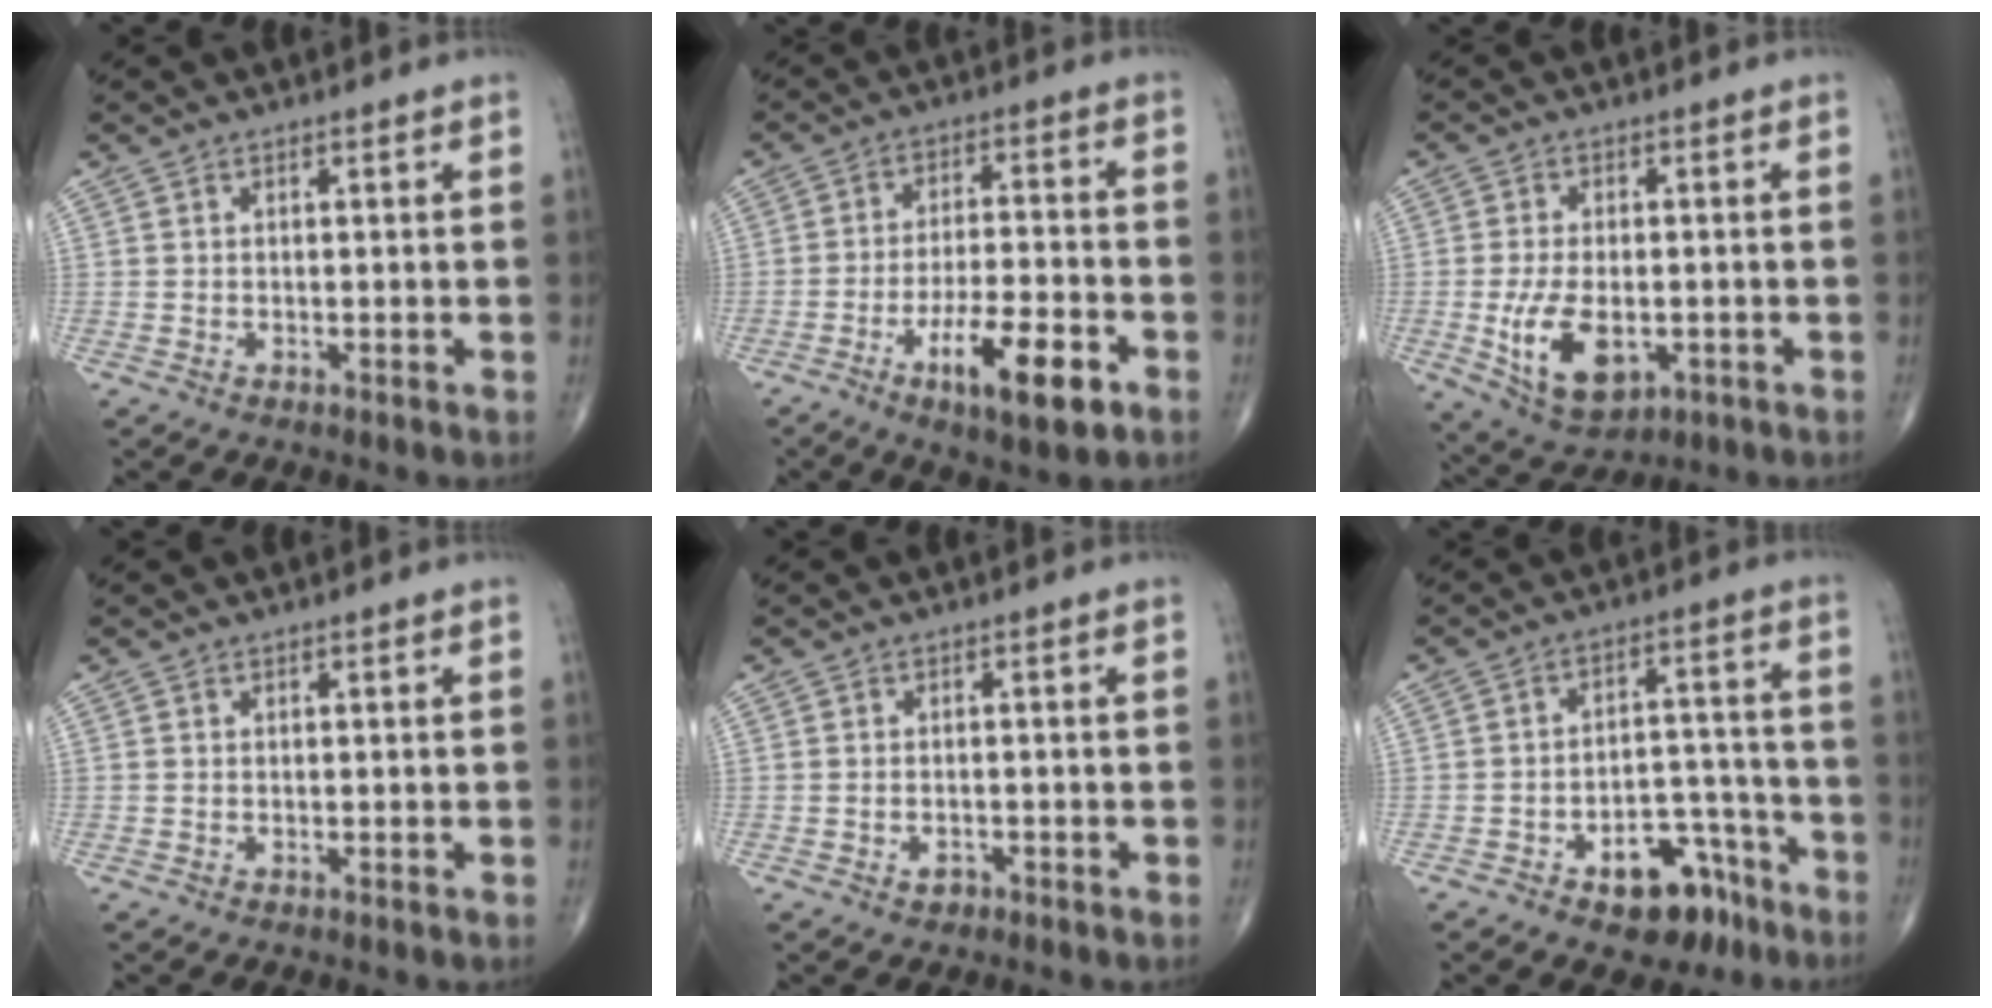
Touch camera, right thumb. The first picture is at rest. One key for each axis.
{"total": 12.6, "fx": -5.9, "fy": 3.7, "fz": 10.6, "tx": -0.176, "ty": 0.022, "tz": -0.092}
{"total": 10.2, "fx": -2.3, "fy": 5.8, "fz": 8.1, "tx": -0.137, "ty": -0.009, "tz": -0.025}
{"total": 0.0}
{"total": 1.6, "fx": -0.9, "fy": 1.1, "fz": 0.8, "tx": -0.013, "ty": 0.006, "tz": -0.012}
{"total": 11.6, "fx": -7.0, "fy": 6.5, "fz": 6.5, "tx": -0.053, "ty": 0.066, "tz": -0.095}